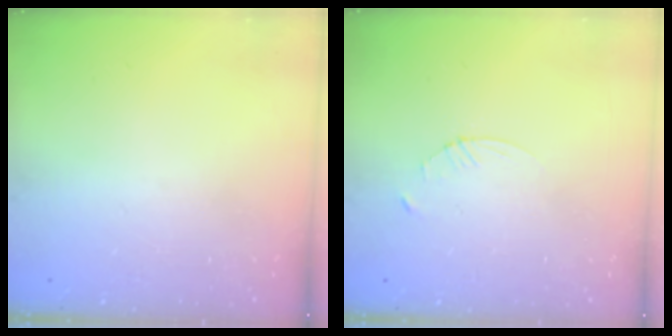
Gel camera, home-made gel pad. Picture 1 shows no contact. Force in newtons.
{"total": 2.3, "press": 2.3, "slide": 0.3}